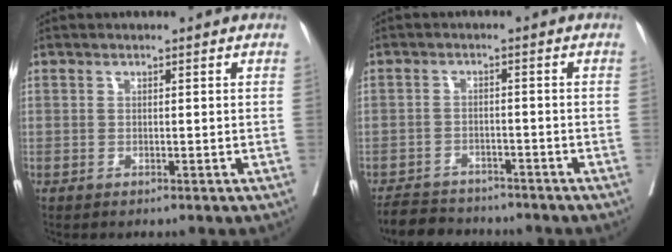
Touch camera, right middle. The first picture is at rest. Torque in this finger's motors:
{"motor_torque": [0.43, -0.88, -0.02, -0.01]}